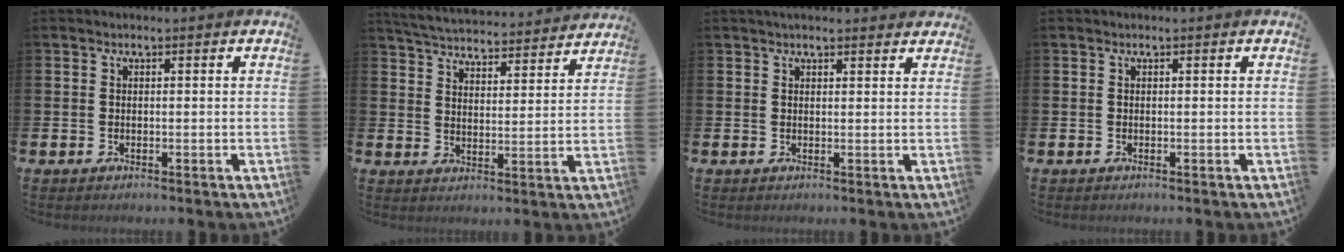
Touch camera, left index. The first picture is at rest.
{"total": 5.3, "force": [5.3, 0.6, 0.4], "torque": [-0.023, -0.046, 0.089]}
{"total": 1.7, "force": [1.7, 0.3, 0.3], "torque": [0.004, -0.004, 0.028]}
{"total": 0.0}